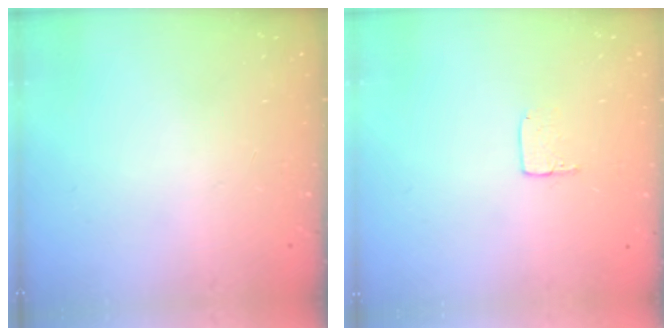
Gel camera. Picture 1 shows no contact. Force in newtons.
{"total": 5.2, "press": 5.2, "slide": 0.4}